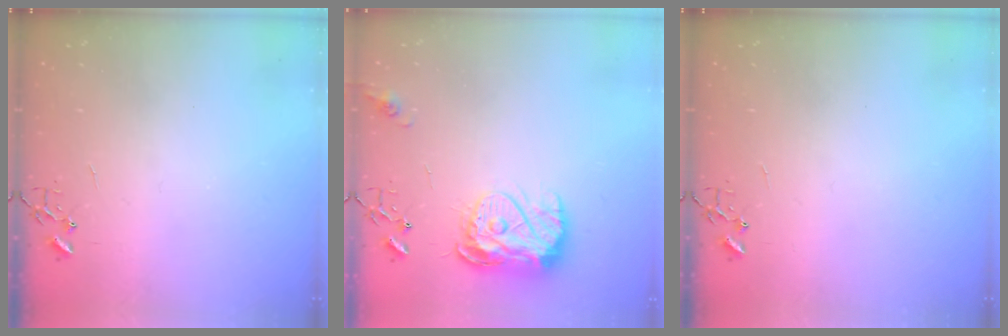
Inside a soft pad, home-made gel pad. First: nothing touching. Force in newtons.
{"total": 13.9, "press": 13.8, "slide": 1.4}
{"total": 0.0}